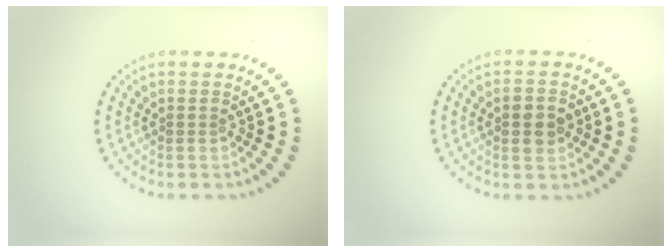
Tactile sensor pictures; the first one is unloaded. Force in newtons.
{"total": 2.7, "press": 2.7, "slide": 0.0}